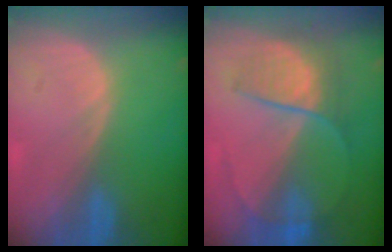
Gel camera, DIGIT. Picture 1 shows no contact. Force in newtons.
{"total": 6.6, "press": 6.5, "slide": 1.5}